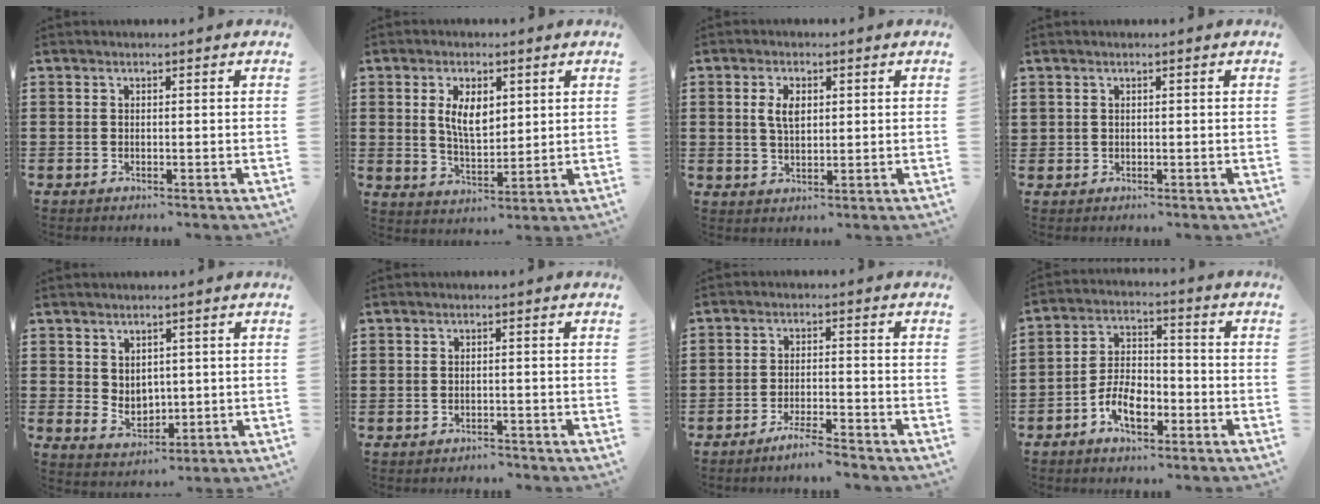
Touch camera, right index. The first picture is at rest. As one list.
[{"total": 6.0, "force": [1.7, 3.0, 4.8], "torque": [-0.095, 0.006, 0.027]}, {"total": 3.8, "force": [1.0, 2.1, 3.1], "torque": [-0.066, 0.010, 0.015]}, {"total": 0.7, "force": [0.4, 0.6, 0.1], "torque": [-0.004, 0.001, 0.008]}, {"total": 3.7, "force": [2.3, 2.7, 1.0], "torque": [-0.023, -0.002, 0.042]}, {"total": 1.2, "force": [-1.2, 0.3, -0.2], "torque": [-0.001, 0.005, -0.029]}, {"total": 3.6, "force": [-3.4, -0.1, 1.3], "torque": [-0.029, 0.000, -0.069]}, {"total": 7.0, "force": [-3.4, 3.8, 4.7], "torque": [-0.101, 0.009, -0.067]}]